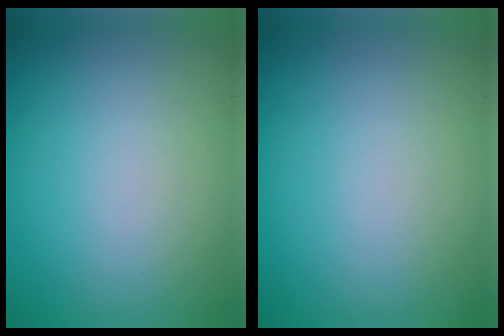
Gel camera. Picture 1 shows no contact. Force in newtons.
{"total": 0.0}